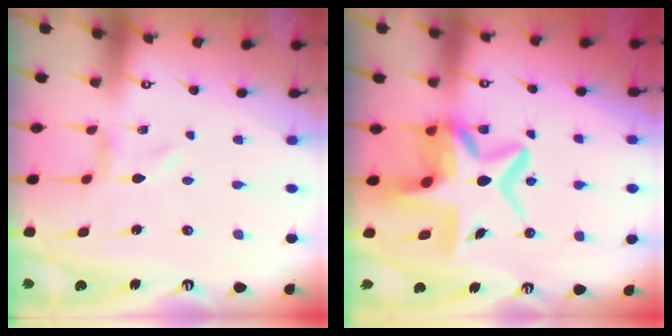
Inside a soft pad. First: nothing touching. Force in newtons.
{"total": 13.2, "press": 12.8, "slide": 3.2}